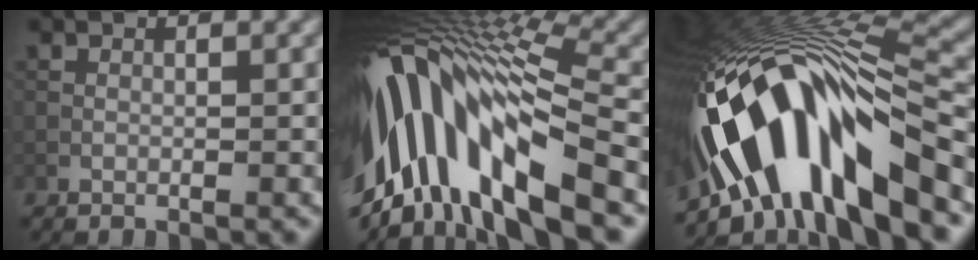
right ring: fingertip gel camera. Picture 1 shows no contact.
{"total": 15.7, "force": [-3.5, 6.6, 13.8], "torque": [-0.261, 0.007, -0.049]}
{"total": 14.4, "force": [-5.6, 4.9, 12.3], "torque": [-0.218, 0.021, -0.089]}